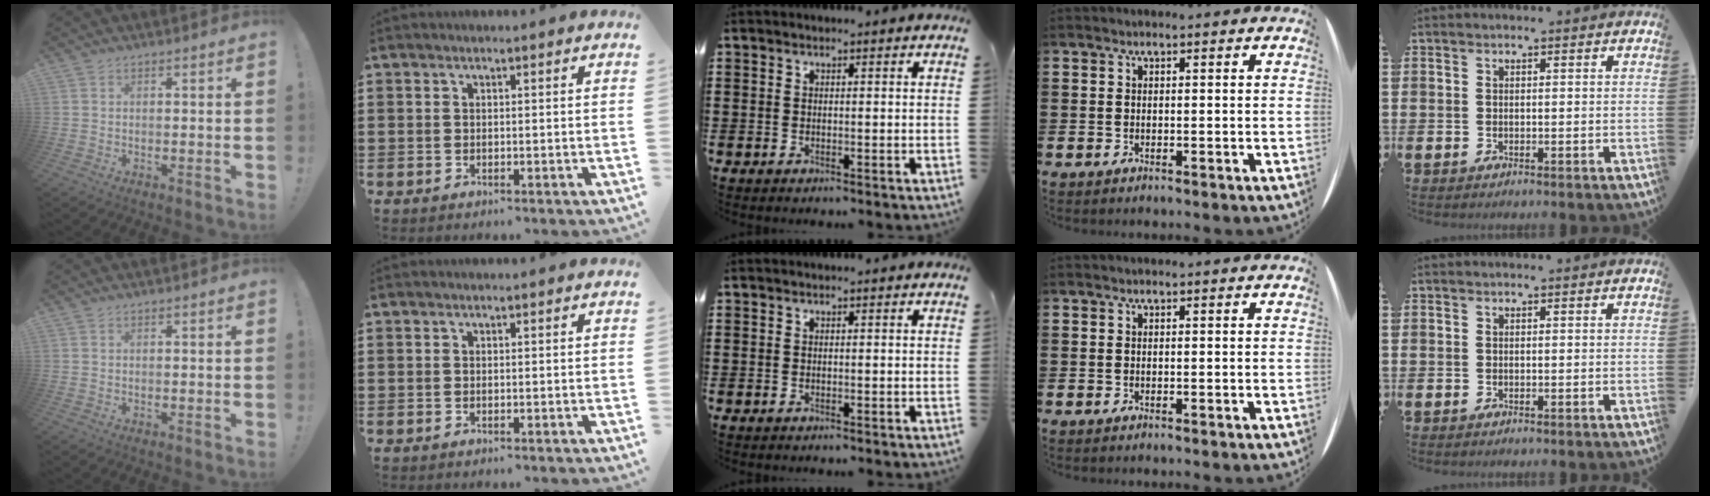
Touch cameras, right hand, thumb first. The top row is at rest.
{}